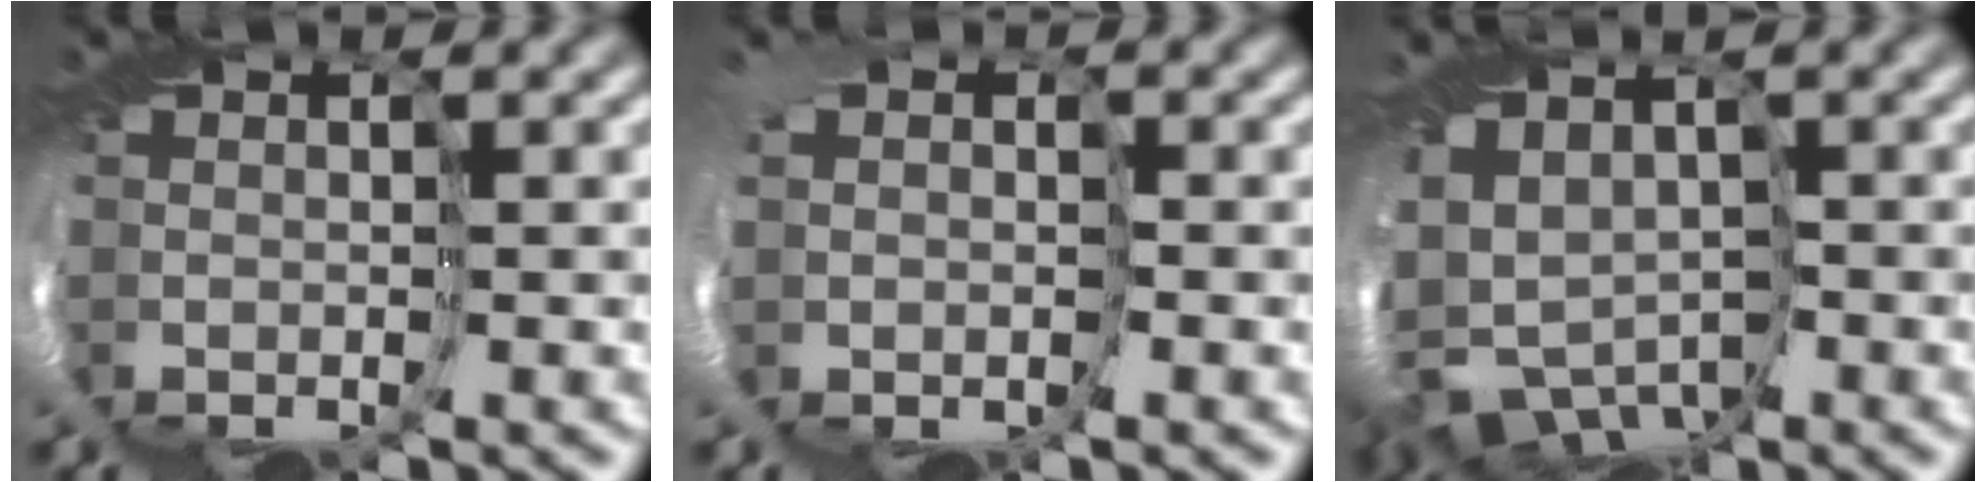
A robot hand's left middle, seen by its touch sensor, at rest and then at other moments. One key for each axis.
{"total": 2.4, "fx": 0.1, "fy": 2.3, "fz": 0.7, "tx": -0.022, "ty": -0.009, "tz": 0.002}
{"total": 5.1, "fx": -3.4, "fy": 3.2, "fz": 1.8, "tx": -0.053, "ty": -0.021, "tz": -0.067}